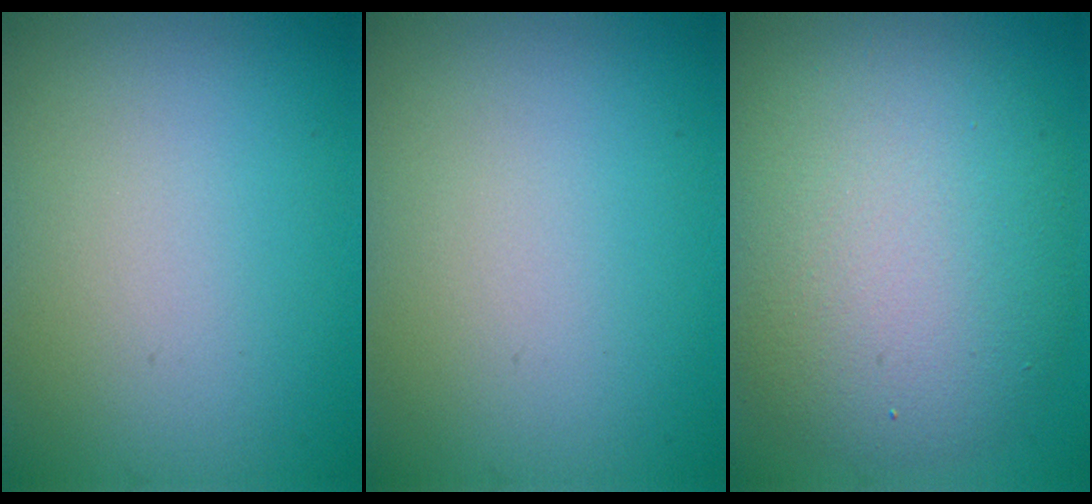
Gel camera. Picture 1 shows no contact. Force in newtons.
{"total": 0.0}
{"total": 9.4, "press": 9.4, "slide": 0.8}